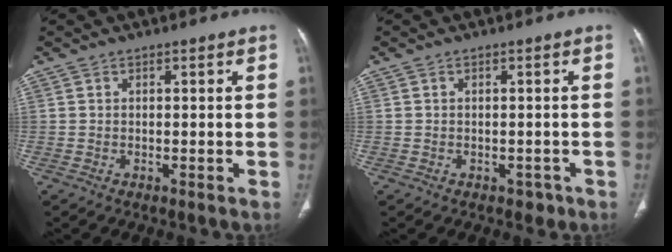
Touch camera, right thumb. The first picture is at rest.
{"total": 1.6, "force": [-0.8, 1.3, 0.6], "torque": [0.004, 0.004, -0.006]}